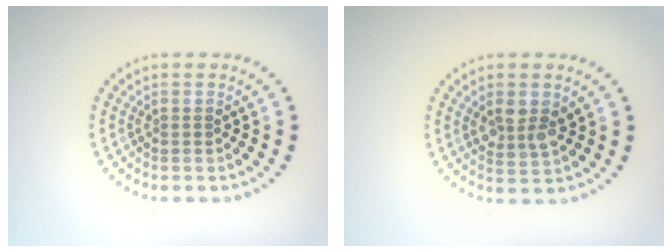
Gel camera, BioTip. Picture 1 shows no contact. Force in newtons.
{"total": 2.7, "press": 2.6, "slide": 0.8}